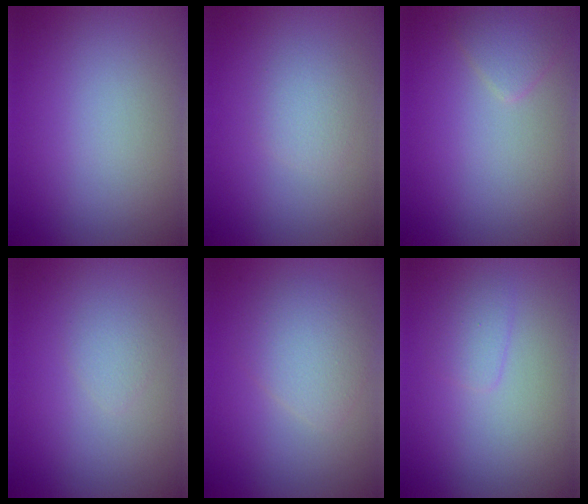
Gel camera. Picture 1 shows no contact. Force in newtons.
{"total": 1.5, "press": 1.5, "slide": 0.0}
{"total": 1.6, "press": 1.6, "slide": 0.1}
{"total": 0.9, "press": 0.9, "slide": 0.1}
{"total": 3.0, "press": 3.0, "slide": 0.0}
{"total": 1.3, "press": 1.3, "slide": 0.1}